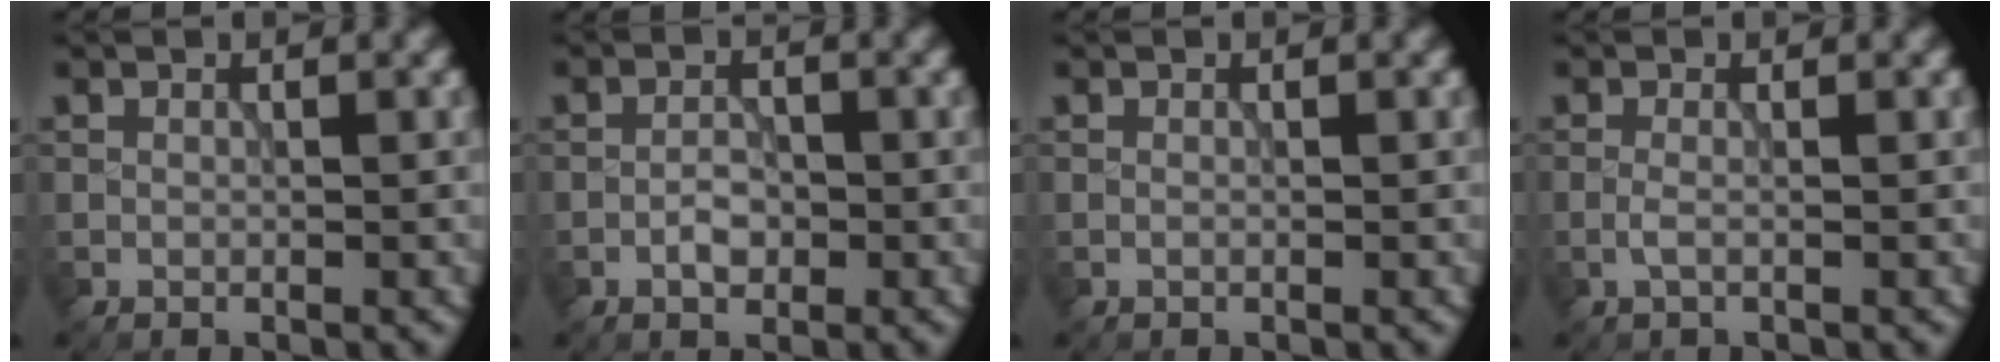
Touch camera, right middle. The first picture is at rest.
{"total": 1.9, "force": [-0.8, 1.0, 1.4], "torque": [-0.023, 0.003, -0.017]}
{"total": 0.0}
{"total": 1.1, "force": [-0.3, 0.3, 1.0], "torque": [-0.023, -0.001, -0.010]}